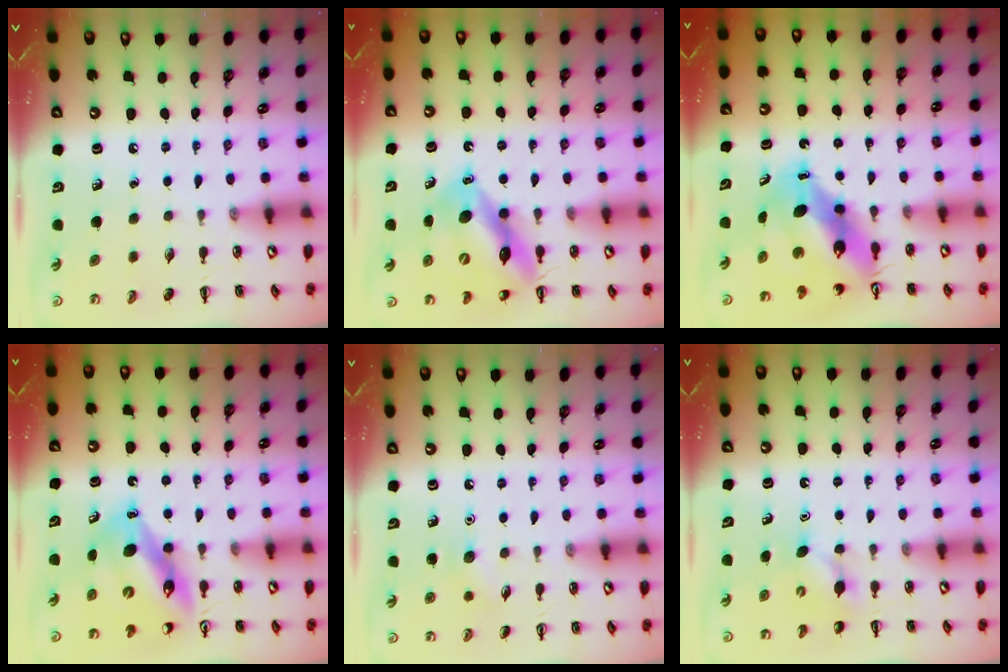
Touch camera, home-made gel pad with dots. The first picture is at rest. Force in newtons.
{"total": 12.6, "press": 12.1, "slide": 3.5}
{"total": 9.6, "press": 9.2, "slide": 2.8}
{"total": 11.4, "press": 10.9, "slide": 3.2}
{"total": 5.5, "press": 5.3, "slide": 1.6}
{"total": 4.3, "press": 4.1, "slide": 1.3}